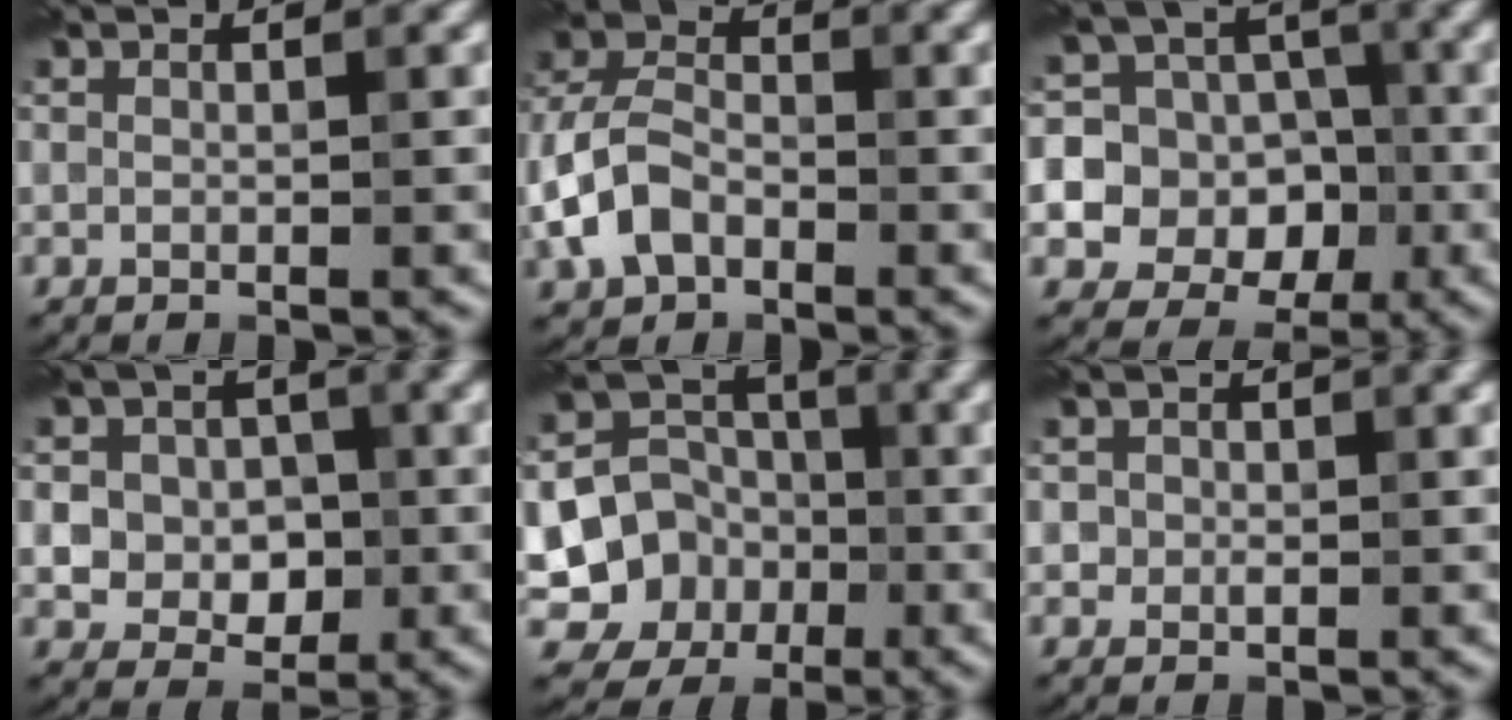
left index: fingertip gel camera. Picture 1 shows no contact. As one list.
[{"total": 5.5, "force": [-2.1, 3.7, 3.5], "torque": [-0.082, 0.007, -0.050]}, {"total": 14.4, "force": [-2.4, 13.7, 3.5], "torque": [-0.113, 0.008, -0.054]}, {"total": 5.5, "force": [0.2, 4.9, 2.5], "torque": [-0.025, 0.016, -0.014]}, {"total": 8.6, "force": [-2.6, 7.8, 2.5], "torque": [-0.035, -0.007, -0.068]}, {"total": 1.1, "force": [0.0, 1.0, 0.4], "torque": [-0.004, -0.002, -0.004]}]